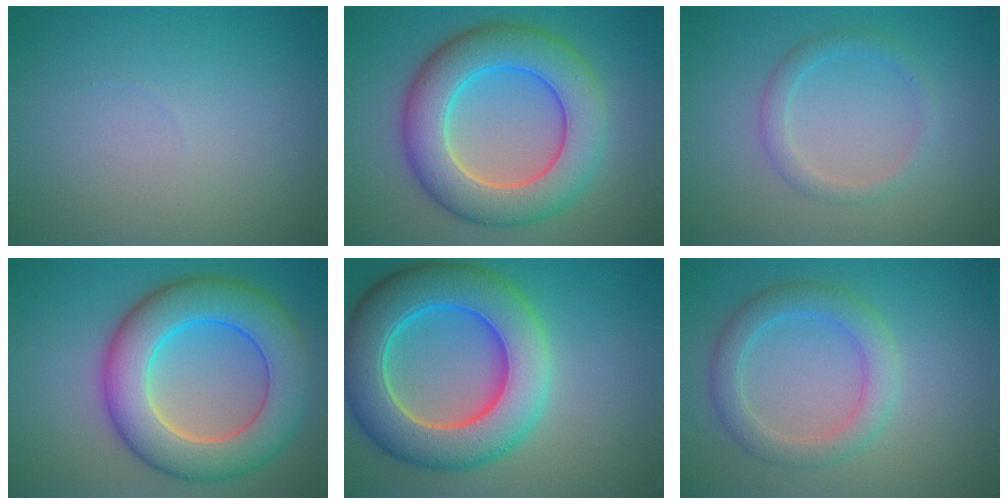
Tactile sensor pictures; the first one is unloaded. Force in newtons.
{"total": 9.3, "press": 9.3, "slide": 0.3}
{"total": 1.9, "press": 1.9, "slide": 0.1}
{"total": 10.0, "press": 9.9, "slide": 0.2}
{"total": 11.1, "press": 11.0, "slide": 0.3}
{"total": 3.7, "press": 3.7, "slide": 0.5}